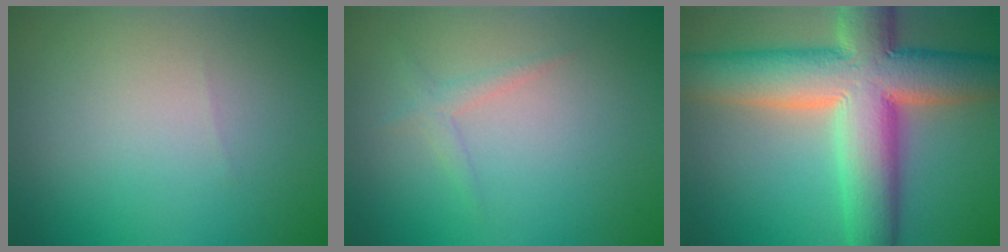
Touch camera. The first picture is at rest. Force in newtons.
{"total": 1.3, "press": 1.3, "slide": 0.1}
{"total": 13.4, "press": 13.3, "slide": 1.3}